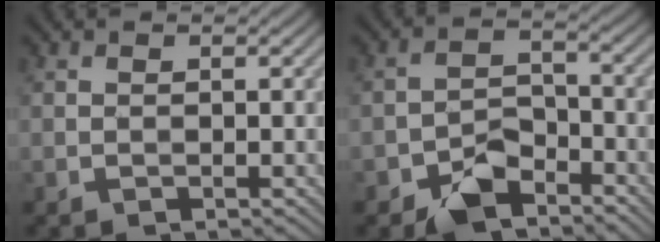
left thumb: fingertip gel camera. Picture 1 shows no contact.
{"total": 5.9, "force": [-4.2, 3.2, 2.7], "torque": [-0.044, 0.000, -0.088]}